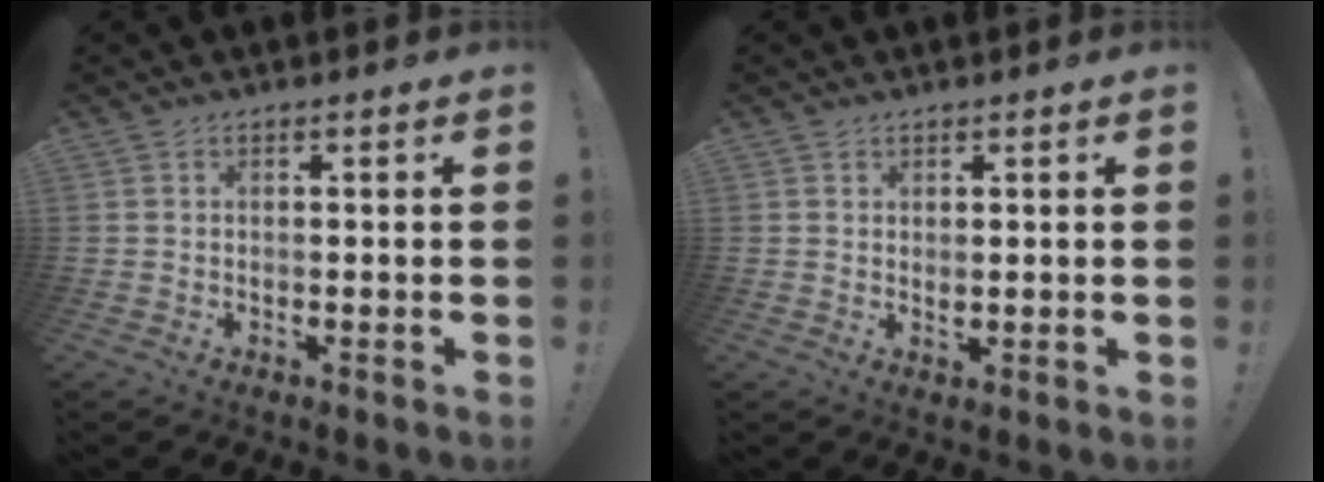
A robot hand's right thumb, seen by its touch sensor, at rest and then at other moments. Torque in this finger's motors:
{"motor_torque": [-0.11, -0.11, 0.16, 0.12, 0.01]}